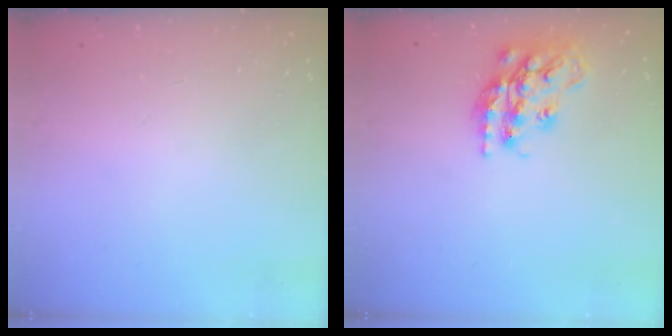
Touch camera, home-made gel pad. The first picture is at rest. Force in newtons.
{"total": 17.8, "press": 17.7, "slide": 1.3}